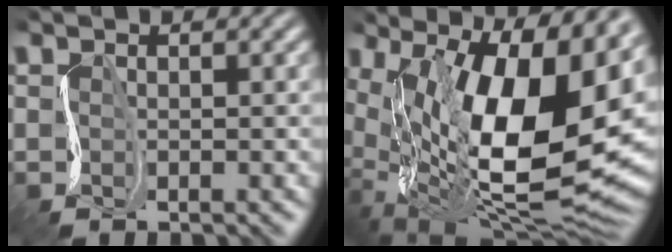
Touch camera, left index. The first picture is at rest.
{"total": 17.0, "force": [1.6, 7.8, 15.0], "torque": [-0.213, -0.022, 0.034]}